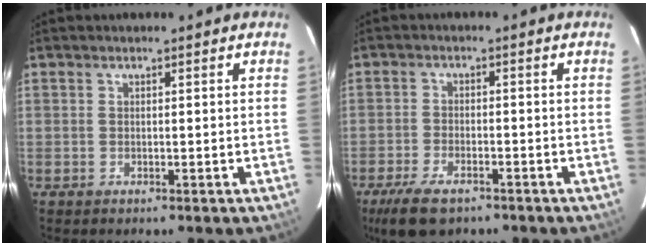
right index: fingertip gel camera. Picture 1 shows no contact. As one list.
[{"total": 8.7, "force": [-6.0, 3.6, 5.1], "torque": [-0.130, -0.019, -0.109]}]